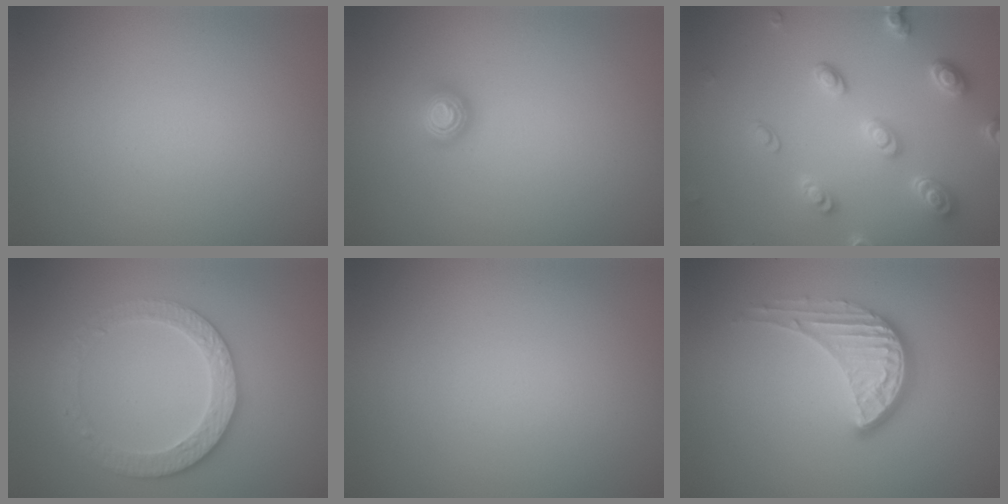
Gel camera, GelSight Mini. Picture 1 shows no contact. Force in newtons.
{"total": 1.1, "press": 1.1, "slide": 0.4}
{"total": 4.5, "press": 3.6, "slide": 2.7}
{"total": 3.3, "press": 3.3, "slide": 0.6}
{"total": 0.0}
{"total": 4.0, "press": 2.9, "slide": 2.7}